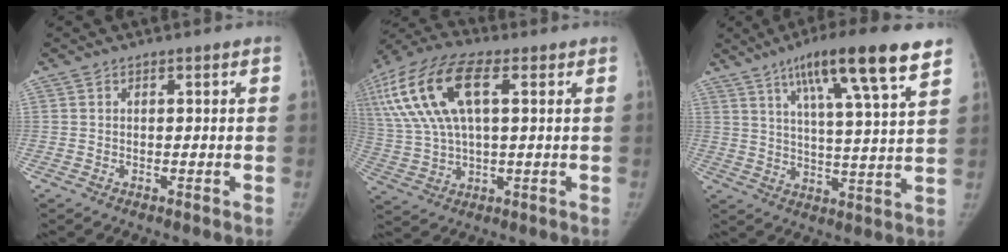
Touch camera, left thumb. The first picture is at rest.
{"total": 20.1, "force": [6.2, 9.3, 16.7], "torque": [-0.364, 0.027, 0.114]}
{"total": 17.6, "force": [10.4, 2.3, 14.0], "torque": [-0.205, -0.033, 0.160]}